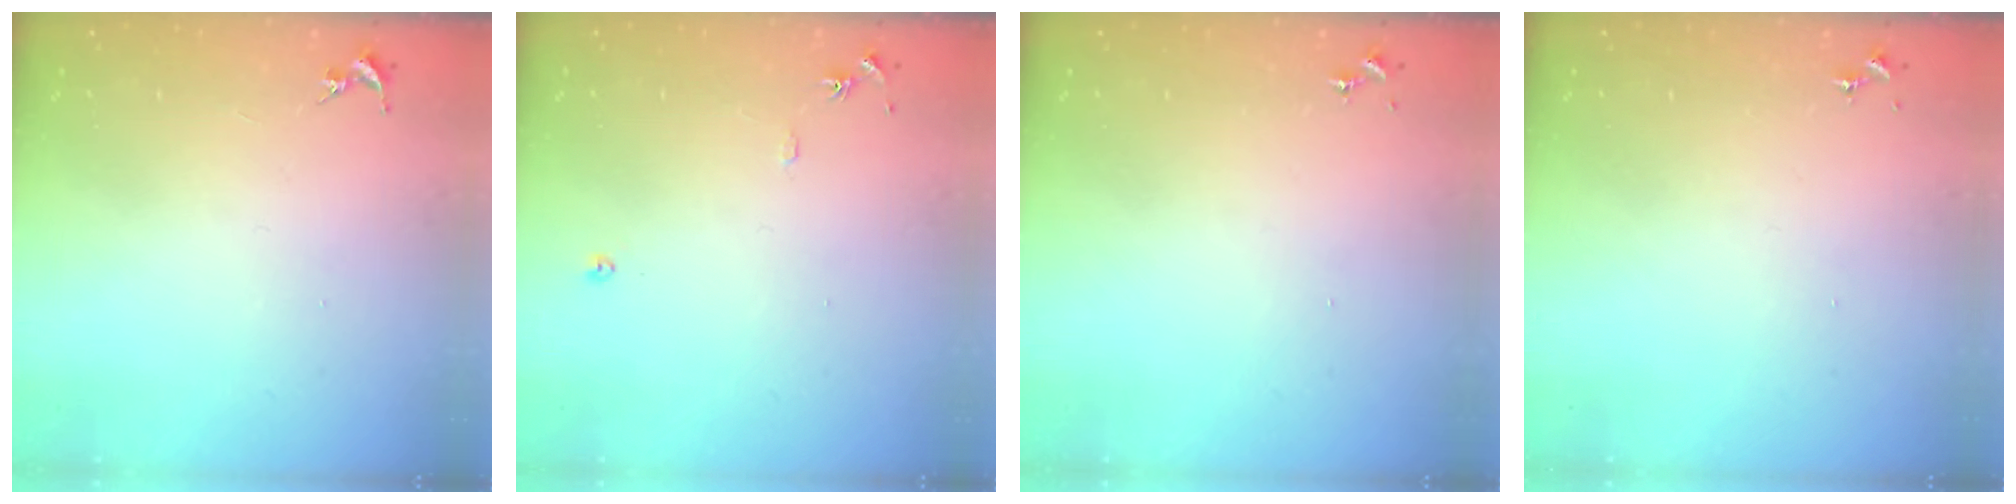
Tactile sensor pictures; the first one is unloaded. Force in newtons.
{"total": 6.7, "press": 6.6, "slide": 0.7}
{"total": 0.0}
{"total": 0.0}